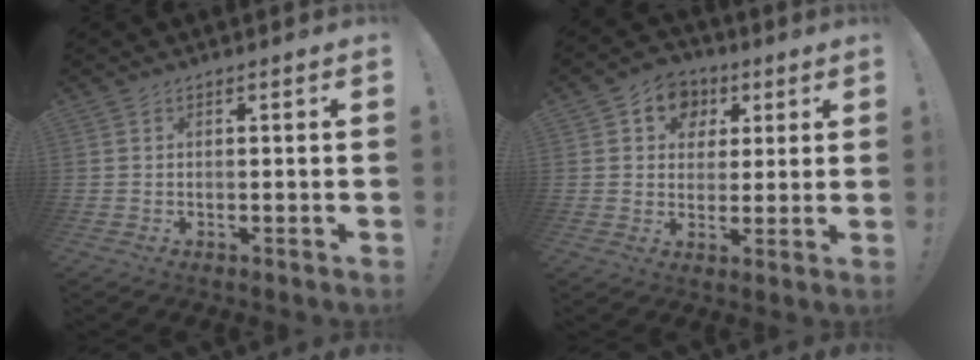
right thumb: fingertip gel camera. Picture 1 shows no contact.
{"total": 8.7, "force": [2.6, 7.8, 2.8], "torque": [-0.037, -0.007, 0.054]}